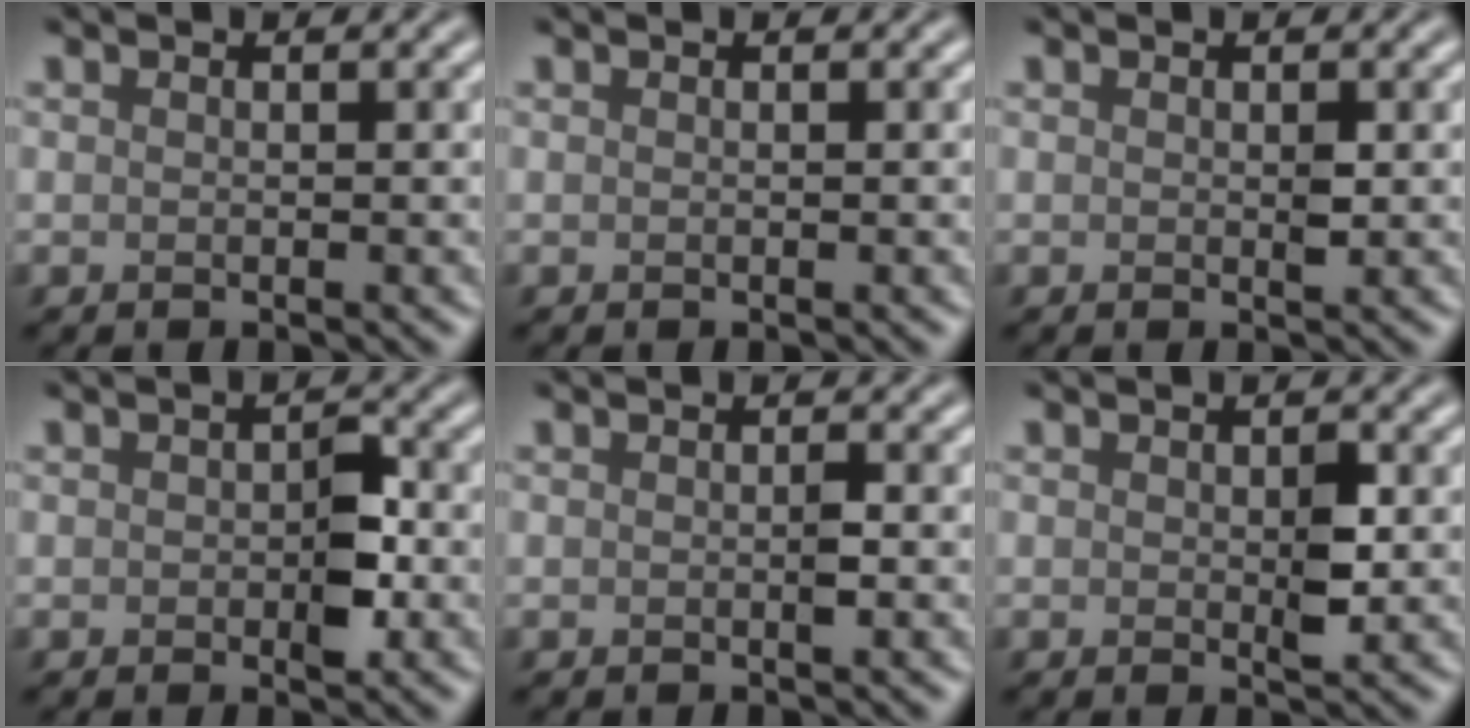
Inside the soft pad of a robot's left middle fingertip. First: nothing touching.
{"total": 0.0}
{"total": 0.8, "force": [0.0, 0.3, 0.7], "torque": [-0.011, -0.003, 0.000]}
{"total": 2.8, "force": [-0.3, 1.4, 2.4], "torque": [-0.033, 0.000, -0.006]}
{"total": 0.8, "force": [-0.1, 0.1, 0.8], "torque": [-0.014, 0.000, 0.000]}
{"total": 1.9, "force": [0.0, 0.8, 1.7], "torque": [-0.028, -0.003, 0.002]}